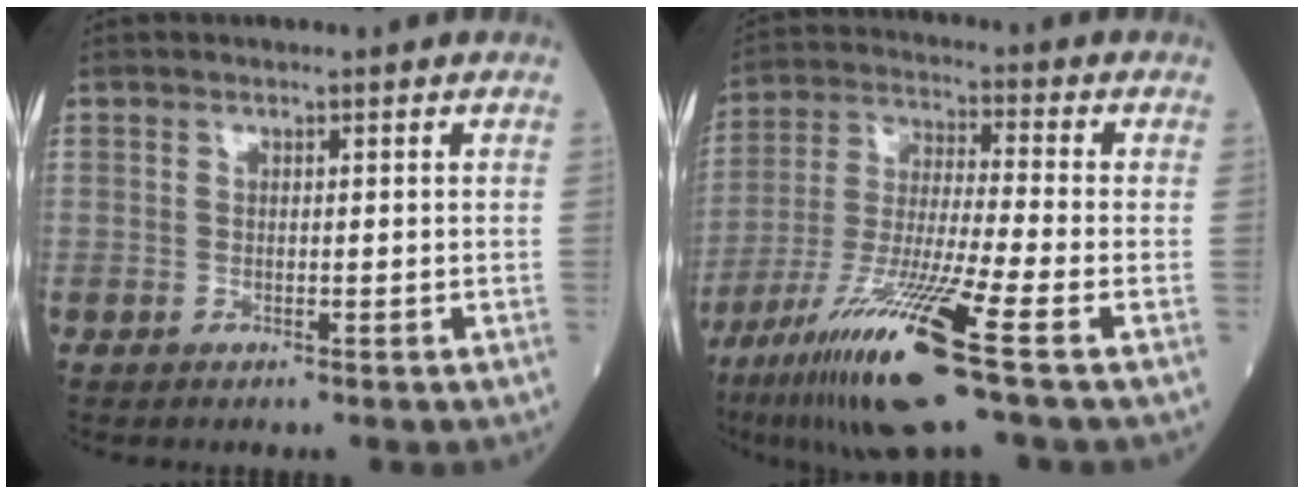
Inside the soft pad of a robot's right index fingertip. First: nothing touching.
{"total": 16.8, "force": [-8.8, -0.2, 14.4], "torque": [-0.295, -0.045, -0.164]}